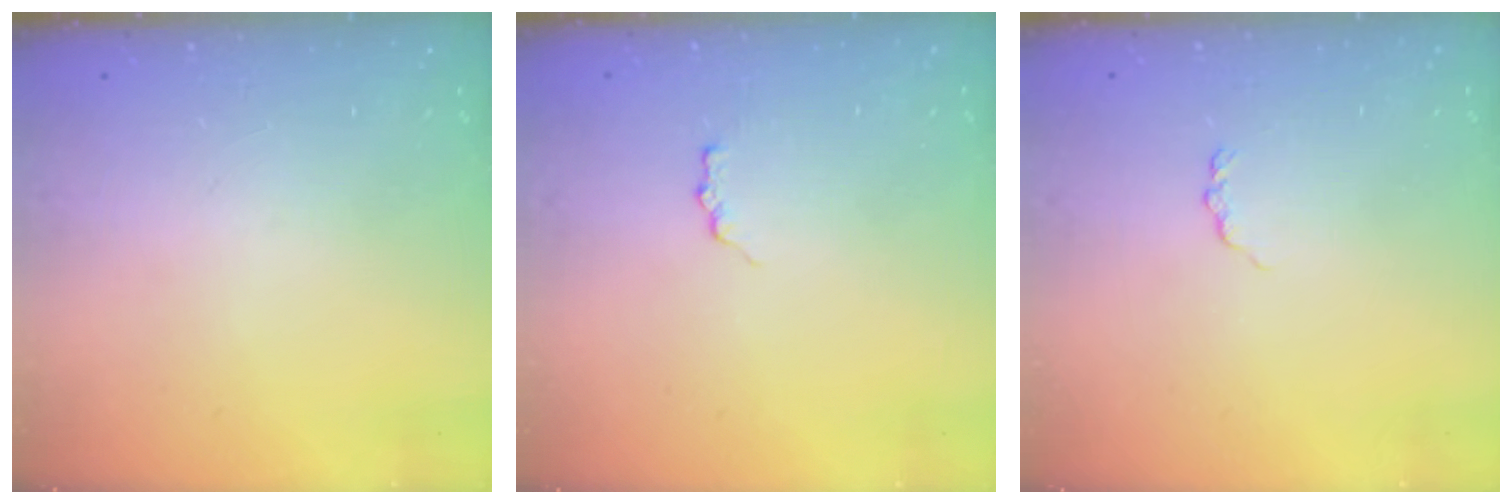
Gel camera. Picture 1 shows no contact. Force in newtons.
{"total": 2.6, "press": 2.6, "slide": 0.4}
{"total": 2.9, "press": 2.8, "slide": 0.4}